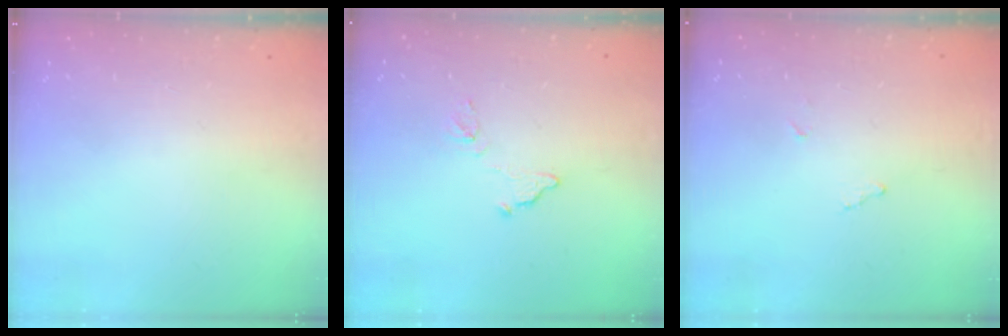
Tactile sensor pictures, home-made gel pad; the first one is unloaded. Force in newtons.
{"total": 7.7, "press": 7.7, "slide": 0.4}
{"total": 6.4, "press": 6.4, "slide": 0.4}